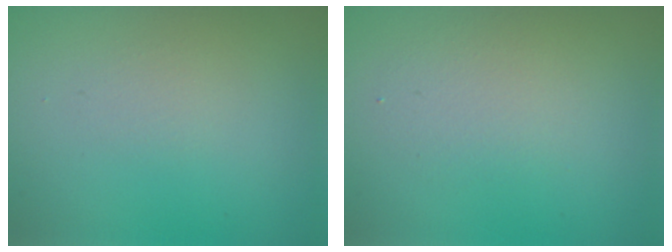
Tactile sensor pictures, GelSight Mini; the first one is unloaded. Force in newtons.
{"total": 2.3, "press": 2.3, "slide": 0.2}